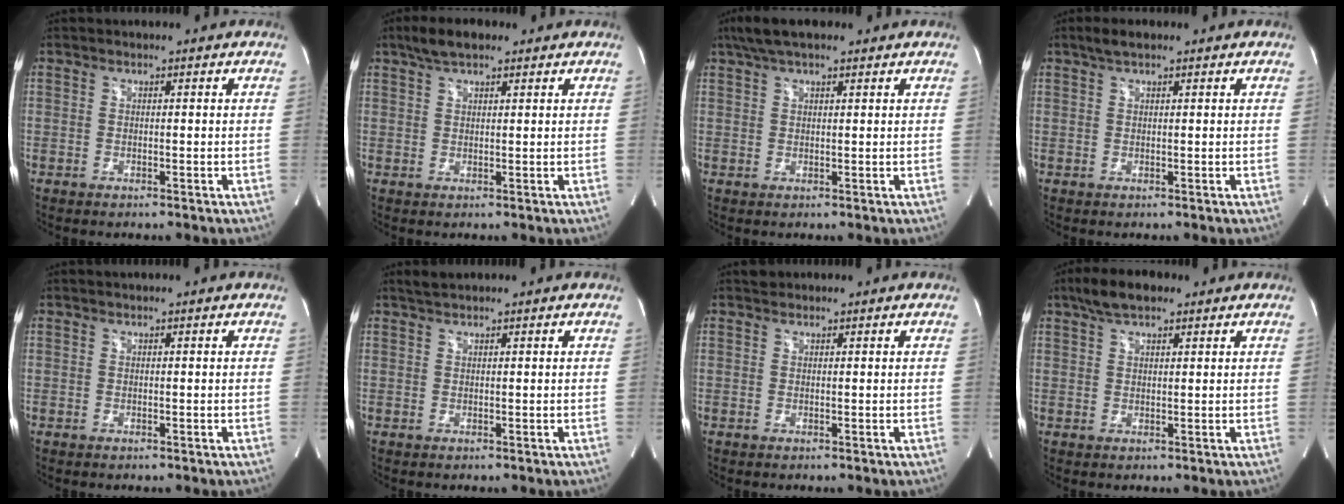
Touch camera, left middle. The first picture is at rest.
{"total": 4.5, "force": [3.2, 1.6, 2.8], "torque": [-0.061, 0.017, 0.057]}
{"total": 6.4, "force": [4.7, 1.6, 4.0], "torque": [-0.073, 0.033, 0.083]}
{"total": 2.3, "force": [1.6, 0.7, 1.5], "torque": [-0.032, 0.015, 0.030]}
{"total": 0.8, "force": [0.6, 0.0, 0.4], "torque": [-0.007, 0.014, 0.013]}
{"total": 1.6, "force": [1.4, 0.2, 0.6], "torque": [-0.017, 0.013, 0.031]}
{"total": 0.9, "force": [0.8, 0.5, 0.0], "torque": [-0.003, 0.010, 0.013]}
{"total": 5.5, "force": [3.8, 2.0, 3.3], "torque": [-0.070, 0.020, 0.068]}